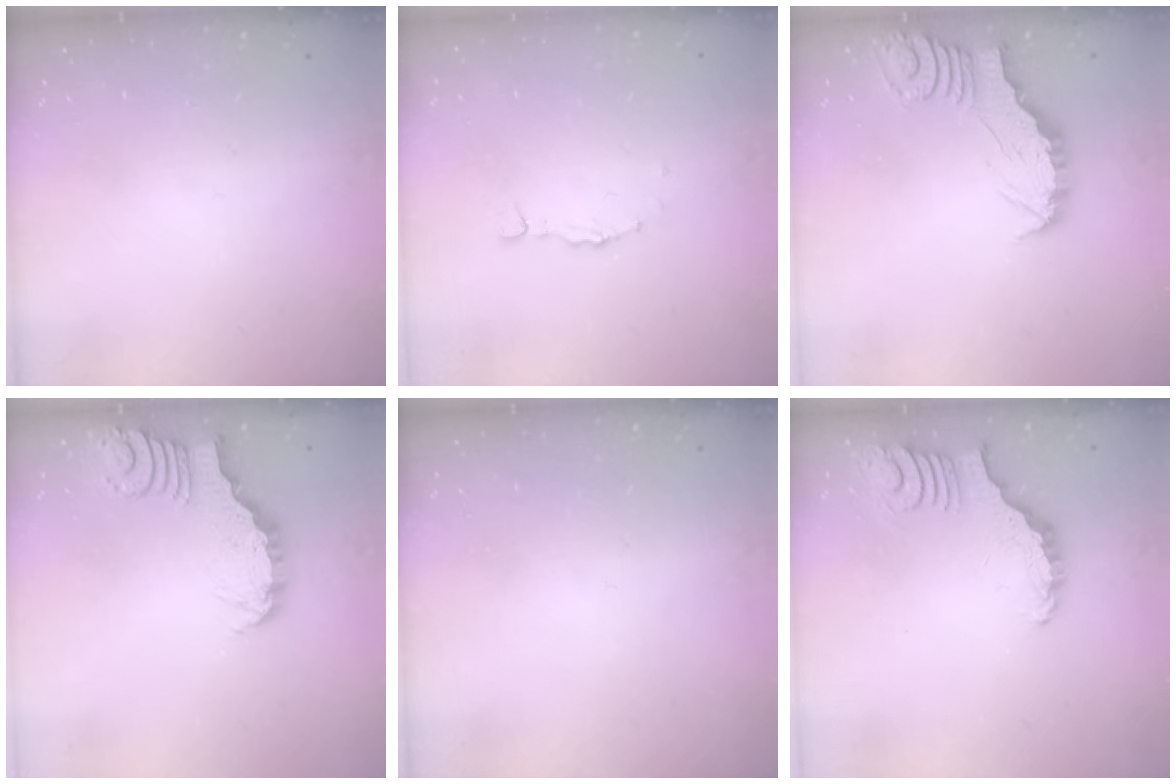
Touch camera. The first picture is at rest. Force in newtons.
{"total": 1.7, "press": 1.7, "slide": 0.4}
{"total": 2.8, "press": 2.8, "slide": 0.1}
{"total": 3.4, "press": 3.4, "slide": 0.2}
{"total": 0.0}
{"total": 3.6, "press": 3.5, "slide": 0.7}